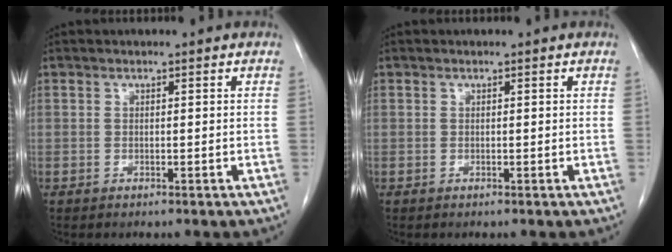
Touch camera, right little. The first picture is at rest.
{"total": 0.0}